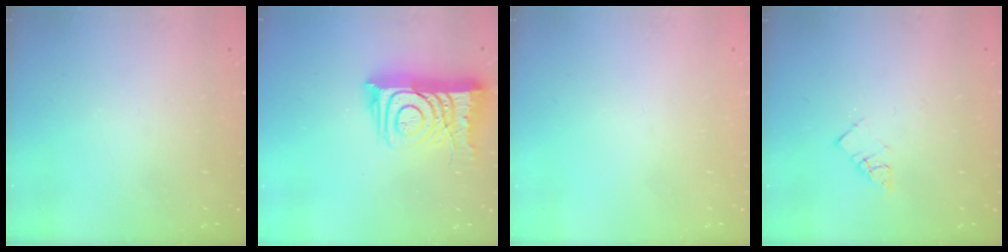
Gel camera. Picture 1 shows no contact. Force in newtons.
{"total": 16.4, "press": 16.3, "slide": 1.6}
{"total": 1.8, "press": 1.7, "slide": 0.1}
{"total": 4.5, "press": 4.5, "slide": 0.4}